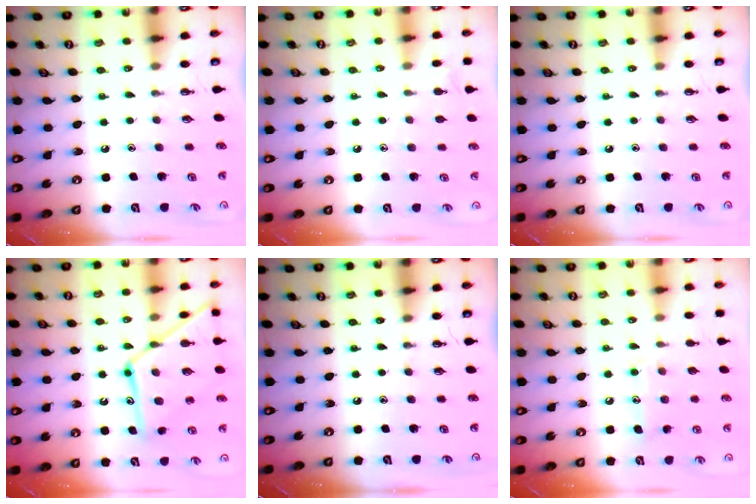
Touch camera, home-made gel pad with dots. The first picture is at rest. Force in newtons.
{"total": 4.3, "press": 4.2, "slide": 0.6}
{"total": 0.0}
{"total": 15.9, "press": 15.9, "slide": 1.1}
{"total": 0.0}
{"total": 9.6, "press": 9.6, "slide": 0.6}